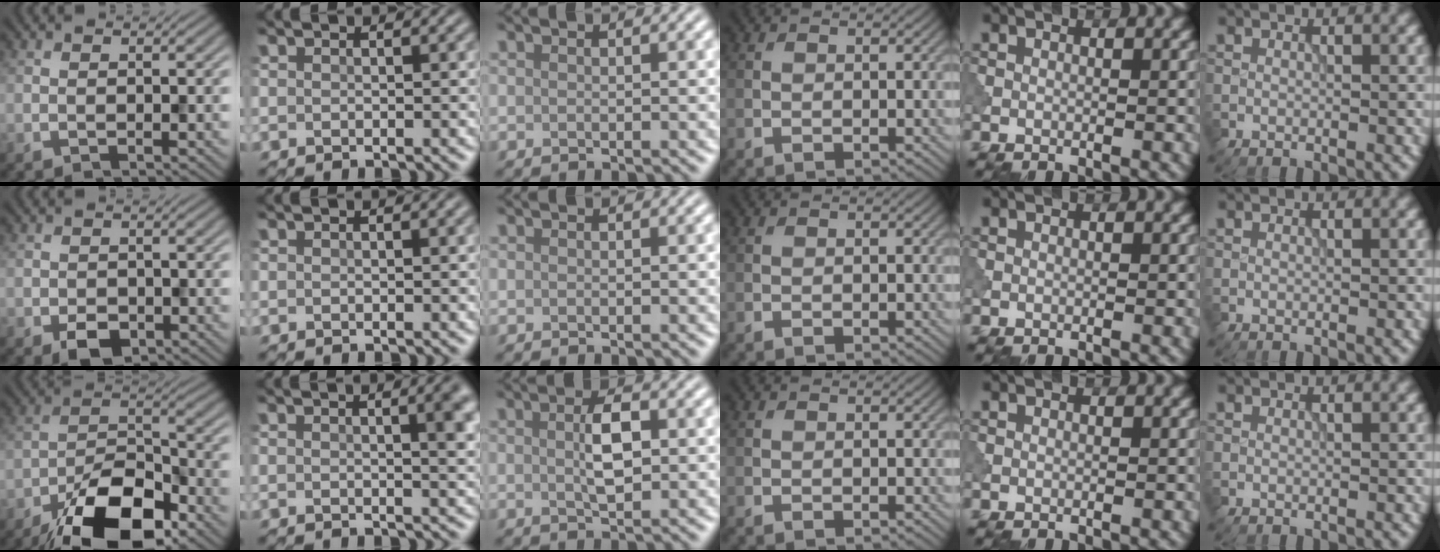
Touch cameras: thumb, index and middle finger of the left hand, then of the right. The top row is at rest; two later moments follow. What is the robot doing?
{"motion": "shake", "object": "bell"}